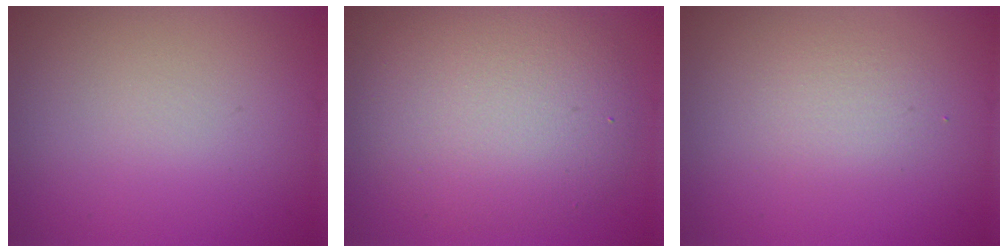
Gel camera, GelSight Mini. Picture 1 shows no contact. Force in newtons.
{"total": 7.1, "press": 7.0, "slide": 0.5}
{"total": 1.7, "press": 1.7, "slide": 0.1}